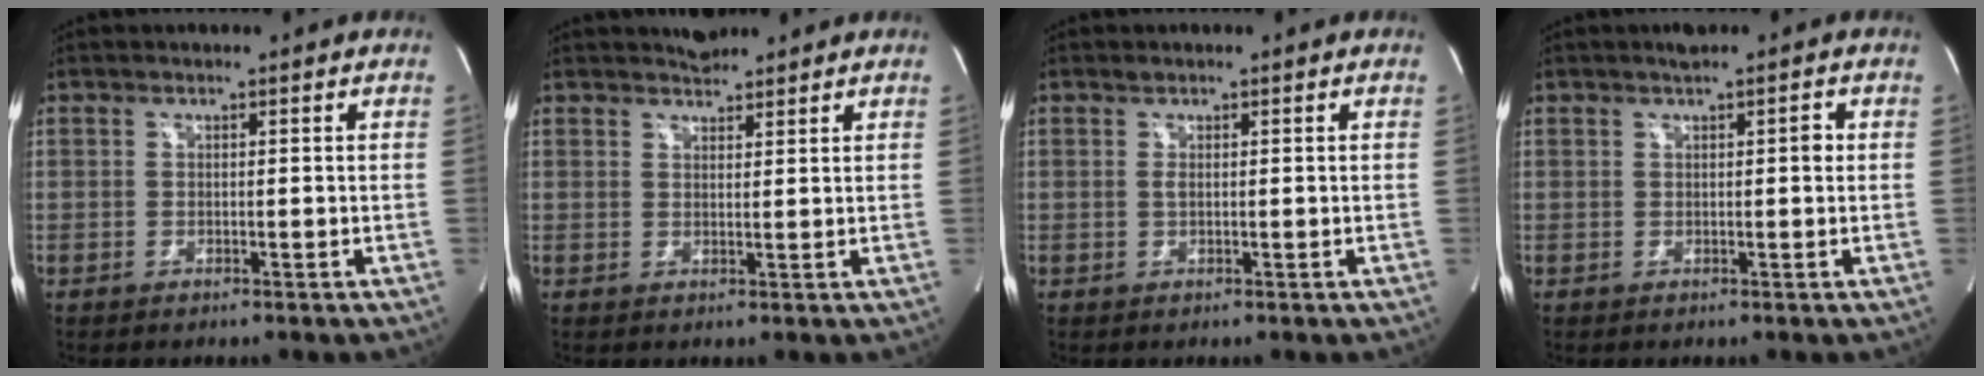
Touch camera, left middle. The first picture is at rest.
{"total": 2.8, "force": [2.6, 0.7, 0.5], "torque": [-0.012, 0.010, 0.044]}
{"total": 0.6, "force": [0.3, 0.1, 0.5], "torque": [-0.018, -0.003, 0.008]}
{"total": 2.3, "force": [0.9, 0.6, 2.0], "torque": [-0.030, 0.008, 0.013]}